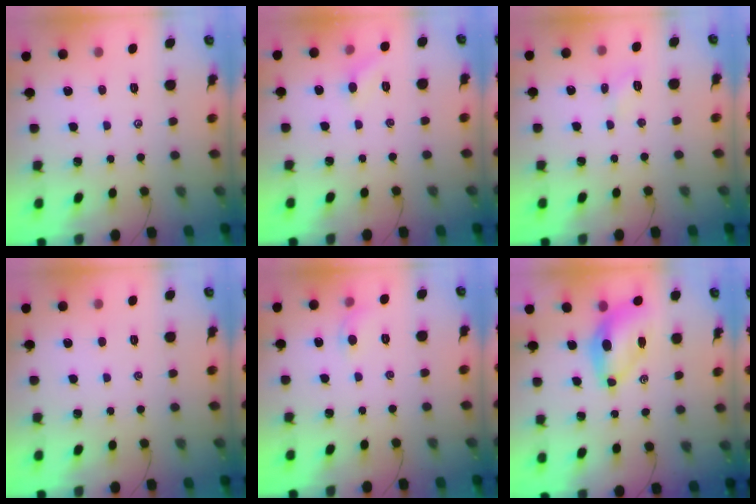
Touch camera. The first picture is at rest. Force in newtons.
{"total": 5.6, "press": 5.4, "slide": 1.6}
{"total": 5.0, "press": 4.8, "slide": 1.6}
{"total": 0.0}
{"total": 5.3, "press": 5.0, "slide": 1.7}
{"total": 8.9, "press": 8.6, "slide": 2.2}